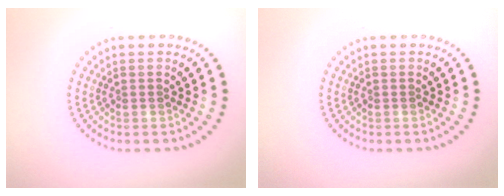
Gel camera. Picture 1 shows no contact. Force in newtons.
{"total": 0.0}